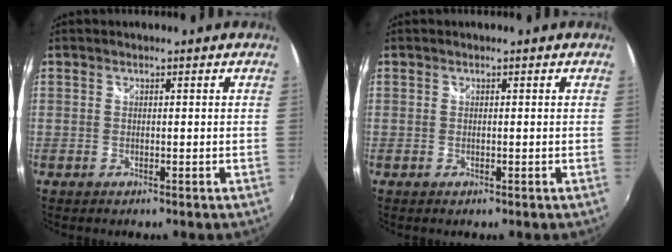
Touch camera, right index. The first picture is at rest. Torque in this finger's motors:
{"motor_torque": [0.35, 0.20, 0.17, 0.03]}